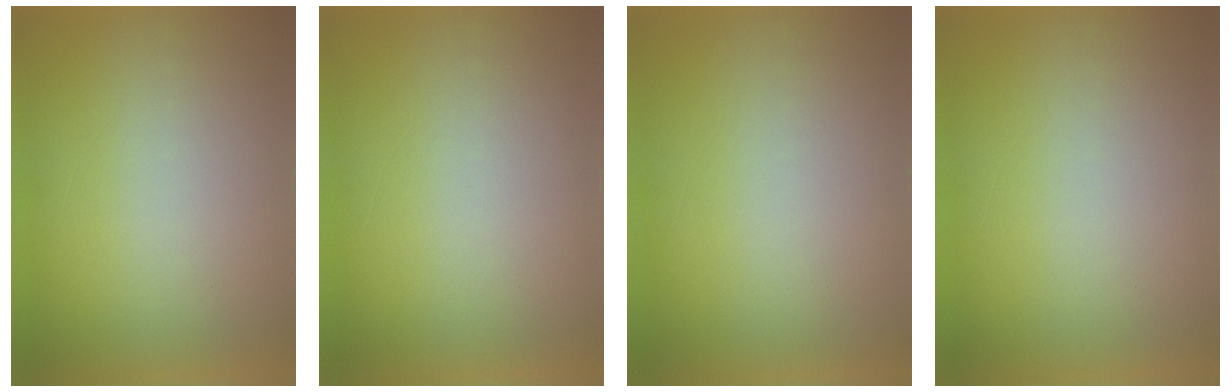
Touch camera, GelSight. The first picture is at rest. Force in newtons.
{"total": 0.0}
{"total": 0.0}
{"total": 1.0}